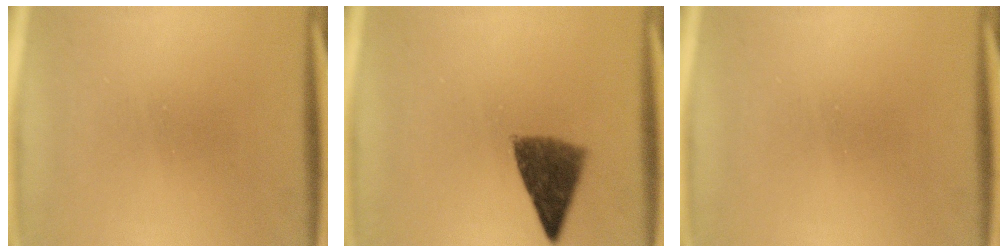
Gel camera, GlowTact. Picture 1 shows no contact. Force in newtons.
{"total": 7.2}
{"total": 0.0}